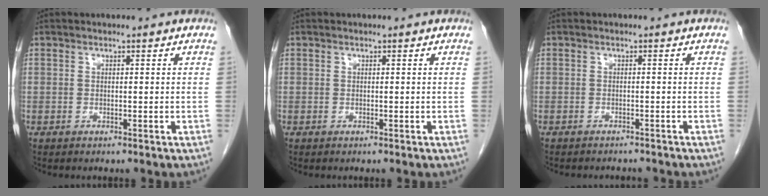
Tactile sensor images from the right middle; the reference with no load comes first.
{"total": 0.0}
{"total": 4.5, "force": [-4.1, 1.4, 1.0], "torque": [-0.013, -0.002, -0.051]}